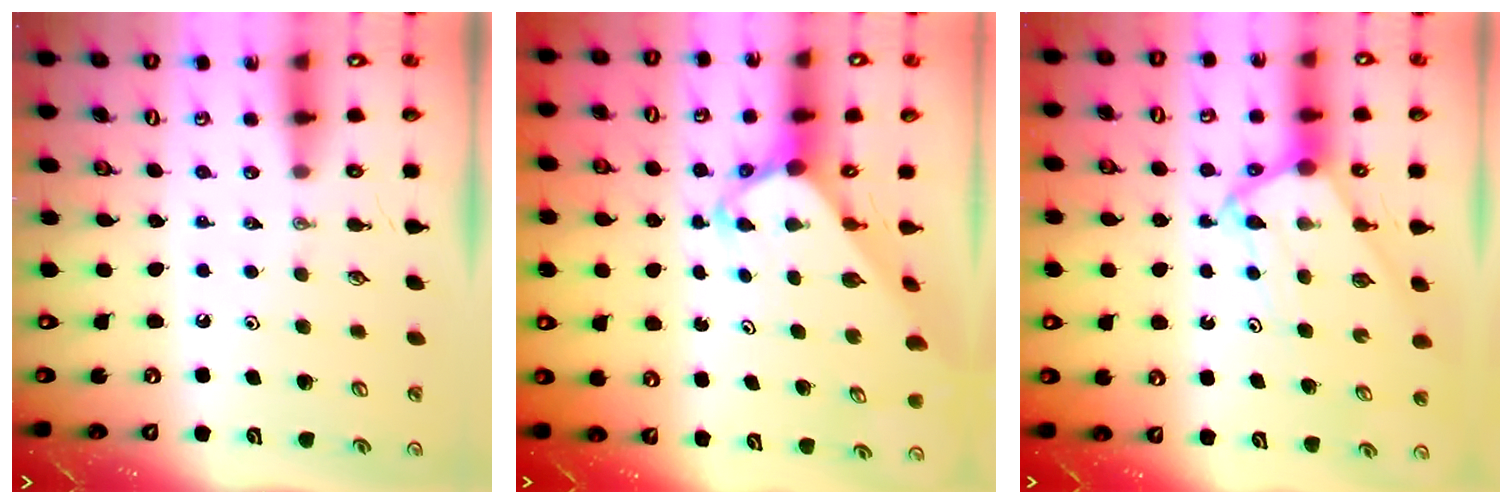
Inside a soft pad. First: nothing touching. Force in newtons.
{"total": 4.3, "press": 4.3, "slide": 0.4}
{"total": 7.7, "press": 7.6, "slide": 0.6}